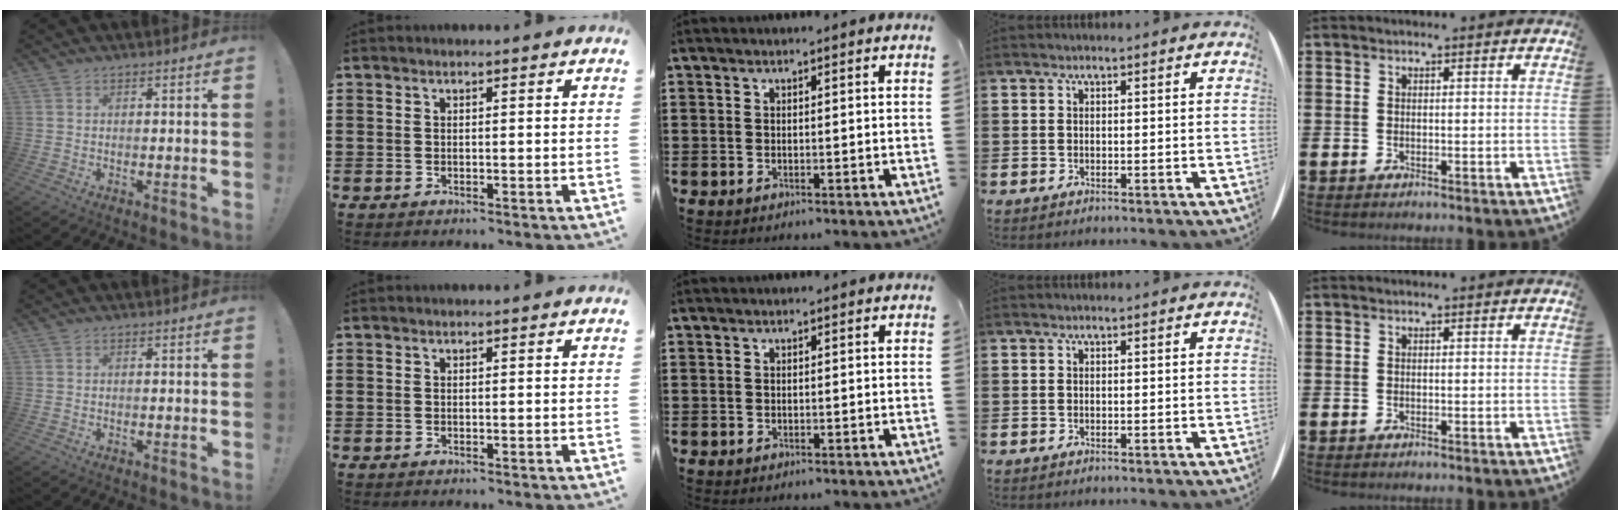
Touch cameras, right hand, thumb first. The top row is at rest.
{}